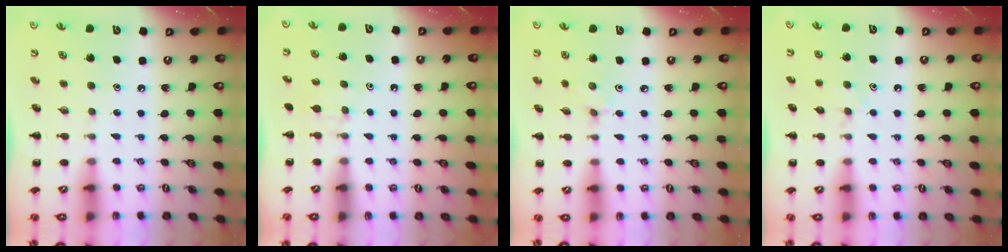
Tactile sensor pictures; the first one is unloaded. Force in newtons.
{"total": 3.6, "press": 3.4, "slide": 1.2}
{"total": 2.4, "press": 2.2, "slide": 0.8}
{"total": 4.9, "press": 4.7, "slide": 1.5}